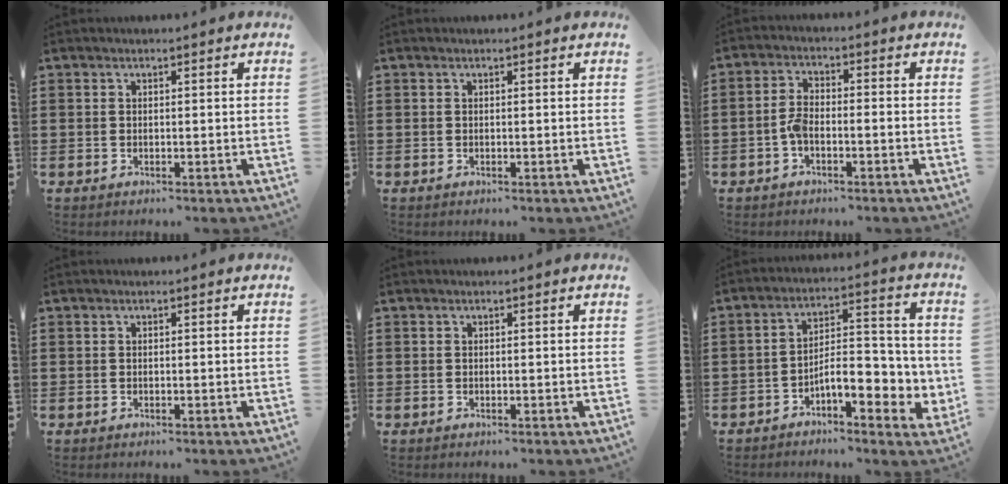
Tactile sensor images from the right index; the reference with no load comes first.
{"total": 0.0}
{"total": 3.3, "force": [-1.6, 1.3, 2.6], "torque": [-0.069, -0.002, -0.036]}
{"total": 0.0}
{"total": 0.0}
{"total": 7.3, "force": [-2.9, 3.1, 5.9], "torque": [-0.086, -0.005, -0.055]}